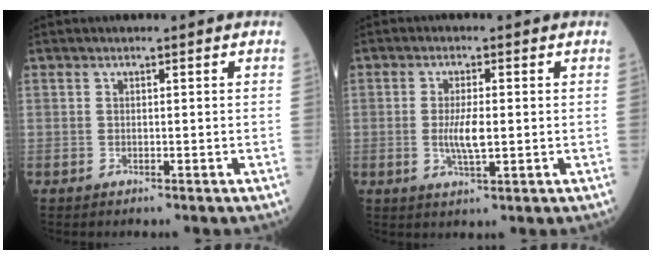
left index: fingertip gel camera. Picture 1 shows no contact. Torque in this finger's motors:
{"motor_torque": [0.80, 0.31, 0.14, 0.04]}